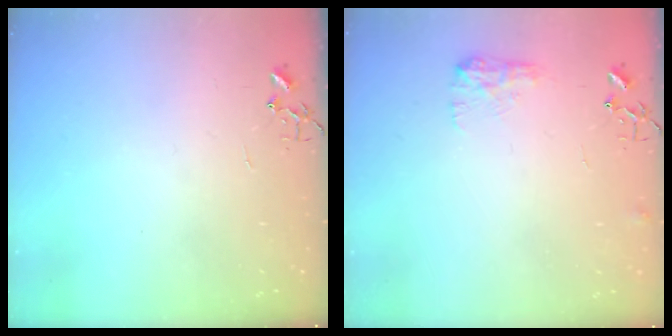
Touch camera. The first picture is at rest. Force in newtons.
{"total": 8.3, "press": 8.2, "slide": 0.3}